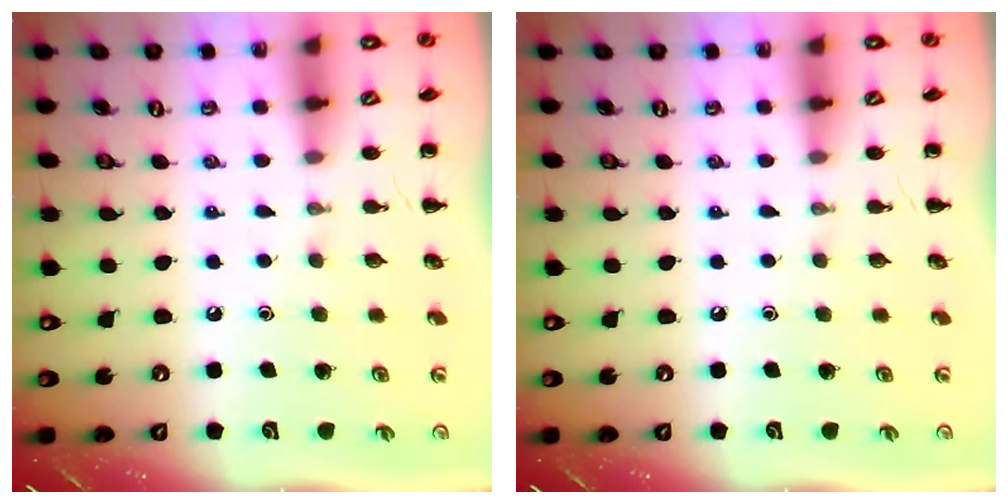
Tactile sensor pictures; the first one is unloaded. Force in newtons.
{"total": 0.0}